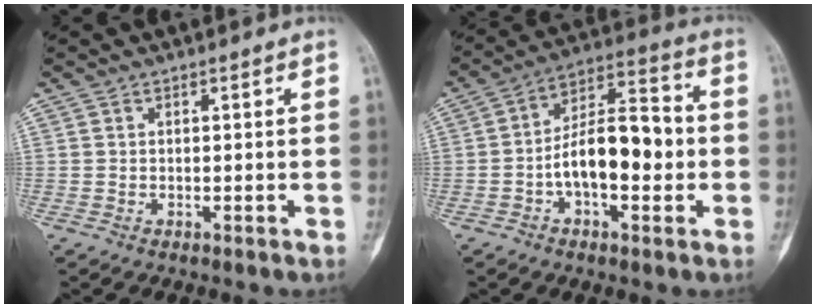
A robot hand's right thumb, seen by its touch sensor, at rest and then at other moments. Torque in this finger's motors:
{"motor_torque": [0.26, 0.28, 0.62, -0.04, 0.18]}